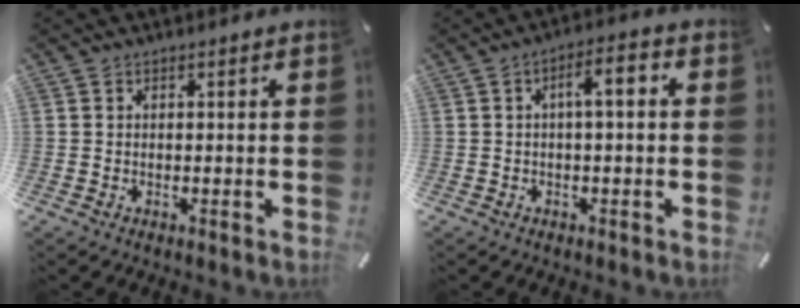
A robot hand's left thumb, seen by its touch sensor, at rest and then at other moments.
{"total": 5.4, "force": [0.2, 1.8, 5.1], "torque": [-0.081, 0.011, -0.004]}